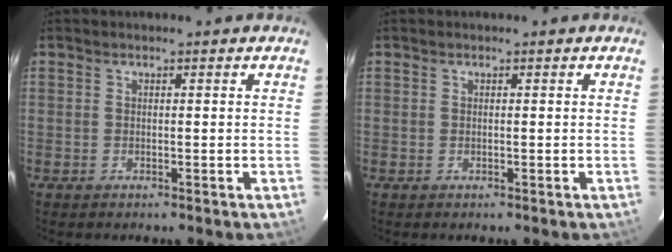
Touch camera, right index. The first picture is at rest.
{"total": 0.0}